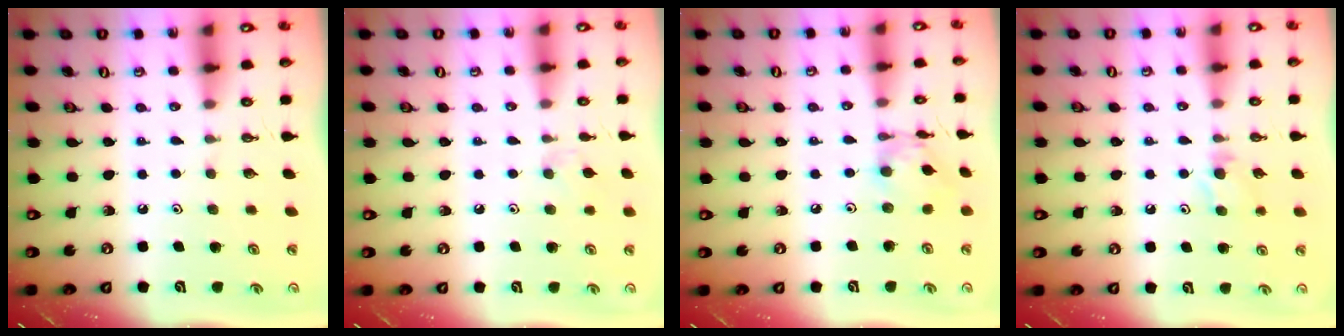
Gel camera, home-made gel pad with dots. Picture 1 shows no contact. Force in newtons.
{"total": 4.2, "press": 4.1, "slide": 0.6}
{"total": 7.5, "press": 7.5, "slide": 0.5}
{"total": 4.9, "press": 4.8, "slide": 0.8}